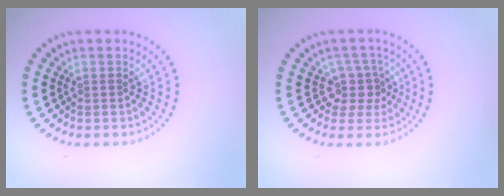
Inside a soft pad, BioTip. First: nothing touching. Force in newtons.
{"total": 2.8, "press": 2.1, "slide": 1.9}